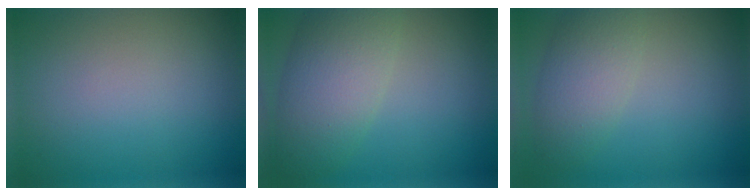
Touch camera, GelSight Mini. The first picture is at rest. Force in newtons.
{"total": 6.3, "press": 6.3, "slide": 0.1}
{"total": 4.1, "press": 4.0, "slide": 0.4}